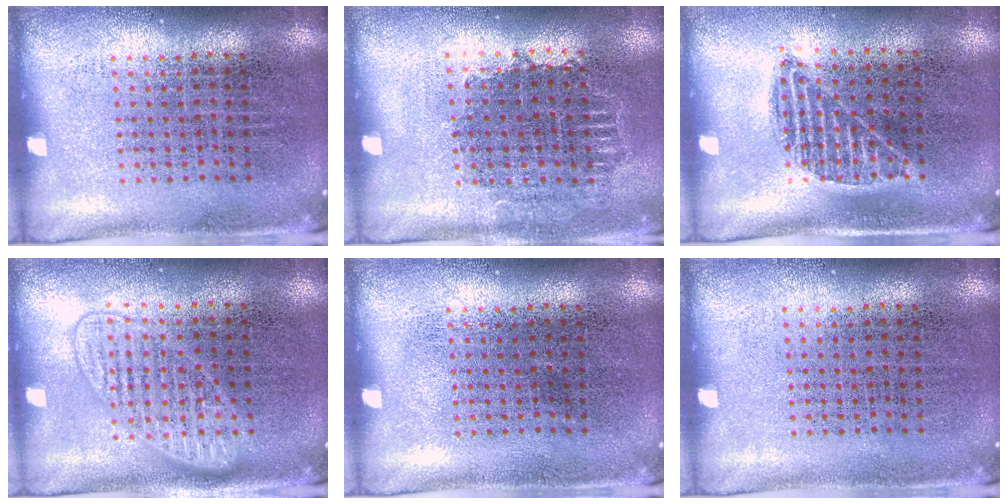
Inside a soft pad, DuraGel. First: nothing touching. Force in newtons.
{"total": 0.9, "press": 0.8, "slide": 0.3}
{"total": 0.9, "press": 0.8, "slide": 0.5}
{"total": 1.5, "press": 1.4, "slide": 0.2}
{"total": 0.0}
{"total": 0.0}